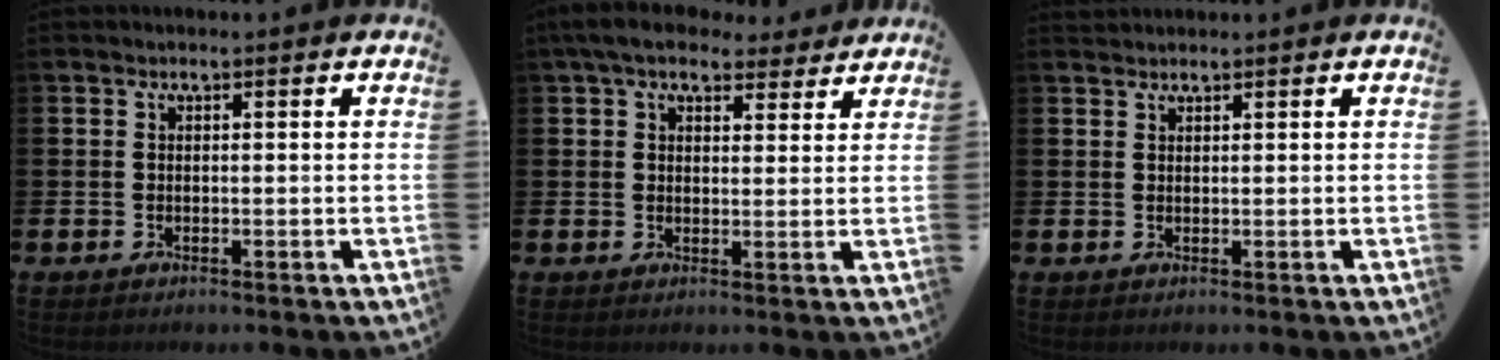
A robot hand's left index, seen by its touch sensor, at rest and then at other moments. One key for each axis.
{"total": 6.4, "fx": 5.5, "fy": 2.4, "fz": 2.1, "tx": -0.045, "ty": -0.020, "tz": 0.099}
{"total": 1.2, "fx": 1.2, "fy": 0.3, "fz": -0.1, "tx": 0.014, "ty": -0.003, "tz": 0.020}